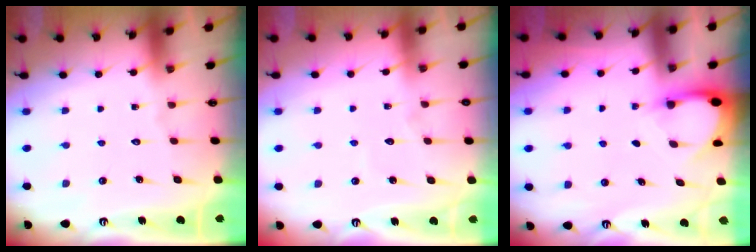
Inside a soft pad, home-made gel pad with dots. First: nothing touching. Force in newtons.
{"total": 4.3, "press": 4.3, "slide": 0.3}
{"total": 3.9, "press": 3.9, "slide": 0.0}